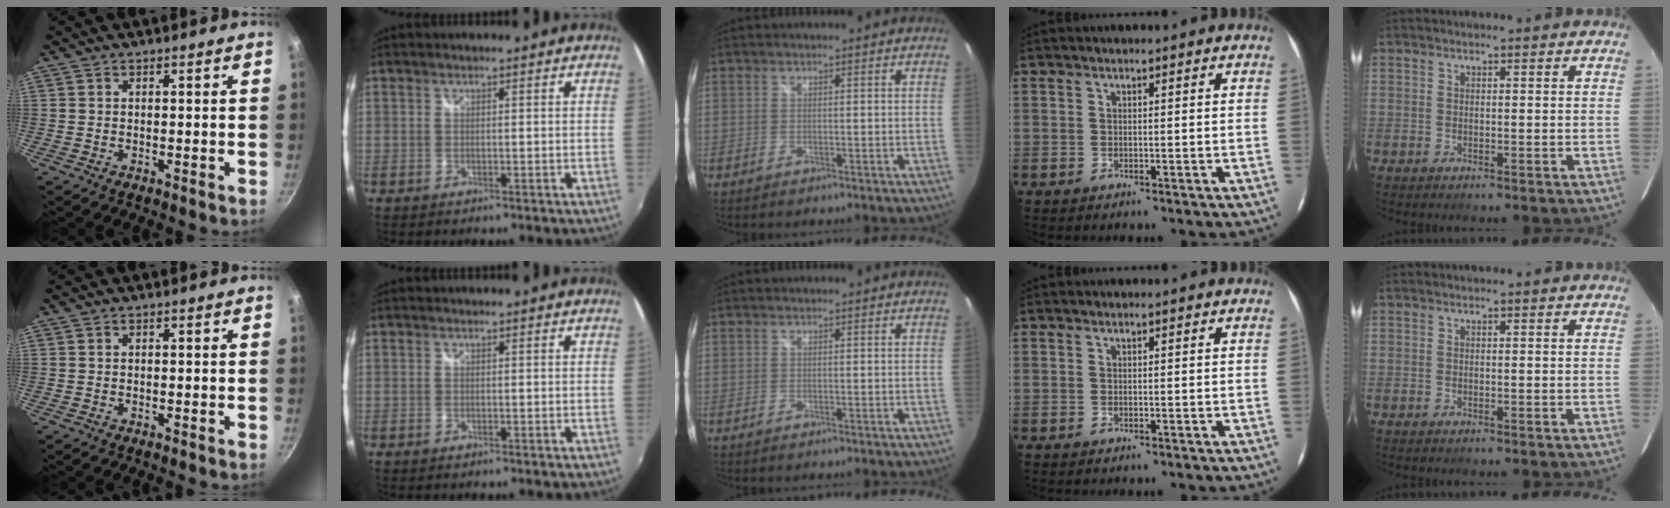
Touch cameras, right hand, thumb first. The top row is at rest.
{}